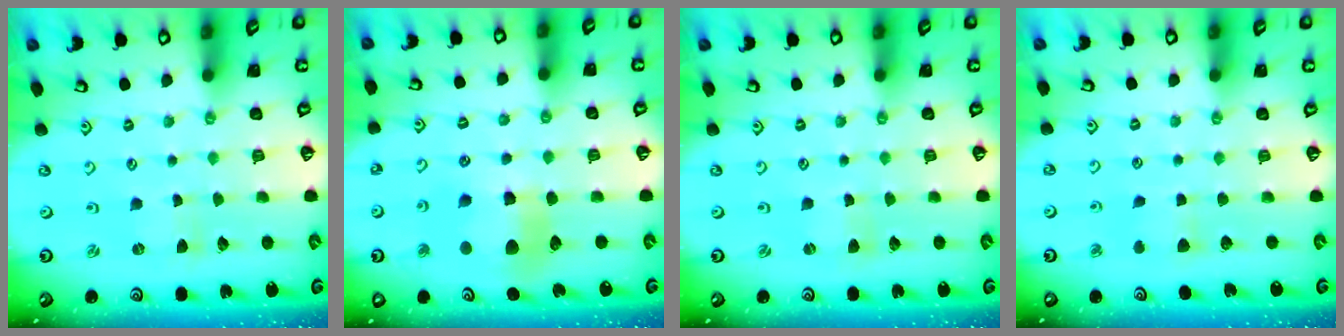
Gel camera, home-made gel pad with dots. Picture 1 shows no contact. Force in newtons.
{"total": 11.1, "press": 11.0, "slide": 1.6}
{"total": 0.7, "press": 0.7, "slide": 0.3}
{"total": 6.3, "press": 6.3, "slide": 0.7}